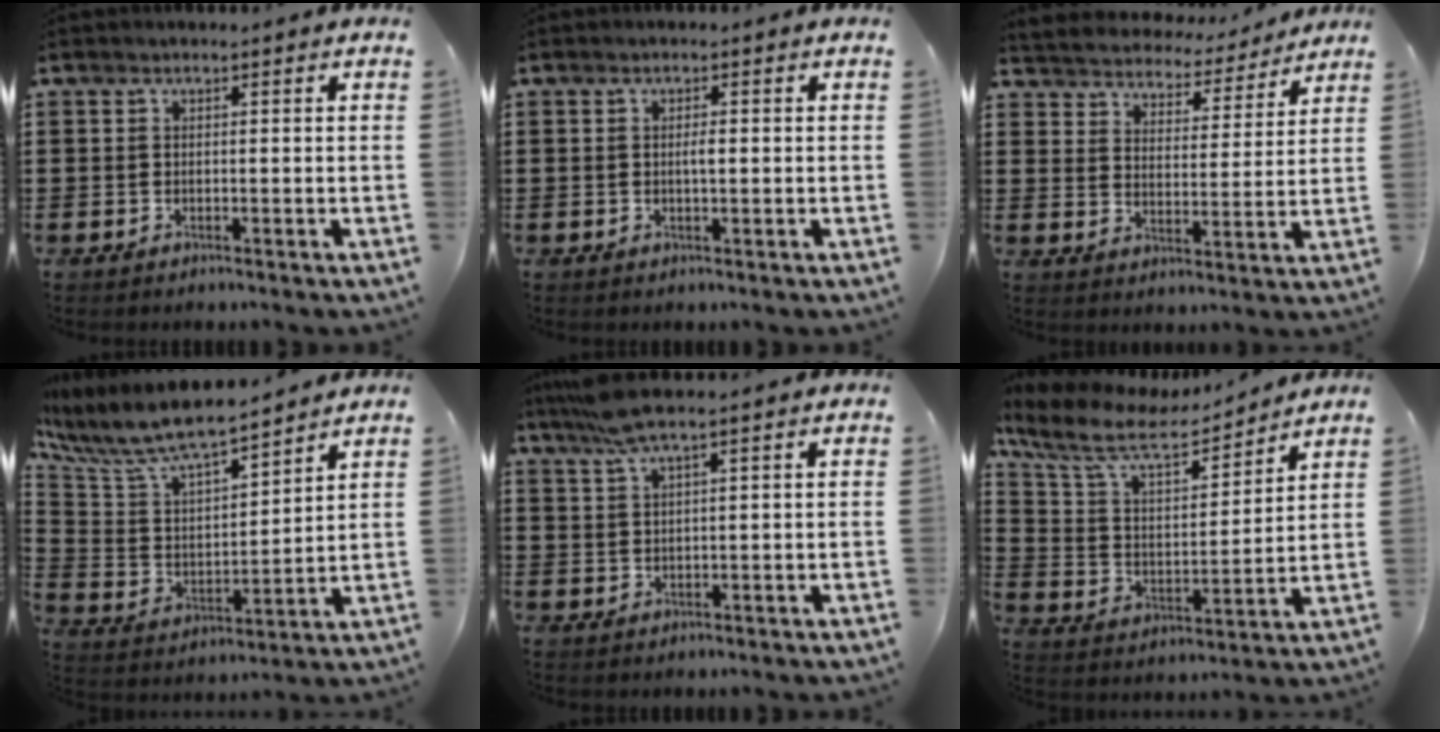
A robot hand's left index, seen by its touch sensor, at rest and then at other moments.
{"total": 1.6, "force": [0.1, 0.3, 1.5], "torque": [-0.030, 0.000, 0.001]}
{"total": 4.1, "force": [4.1, 0.4, -0.4], "torque": [-0.019, -0.036, 0.065]}
{"total": 8.5, "force": [7.3, 1.9, 3.7], "torque": [-0.106, -0.047, 0.124]}
{"total": 4.7, "force": [3.3, 0.1, 3.4], "torque": [-0.073, 0.003, 0.060]}
{"total": 10.1, "force": [8.4, 2.7, 4.9], "torque": [-0.132, -0.043, 0.142]}